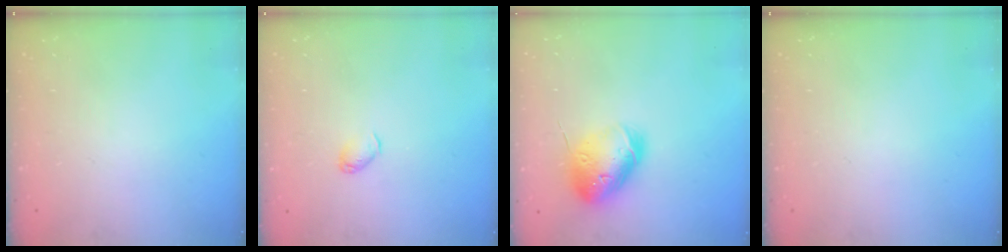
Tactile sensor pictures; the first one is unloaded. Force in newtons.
{"total": 3.0, "press": 2.9, "slide": 0.7}
{"total": 17.7, "press": 17.4, "slide": 2.8}
{"total": 0.0}